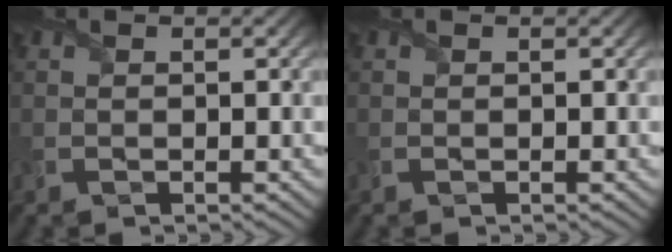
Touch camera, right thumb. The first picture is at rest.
{"total": 0.0}